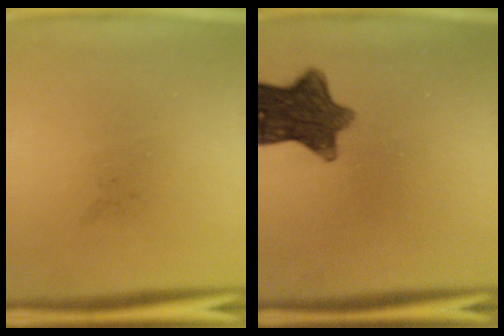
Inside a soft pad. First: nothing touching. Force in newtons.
{"total": 10.2}